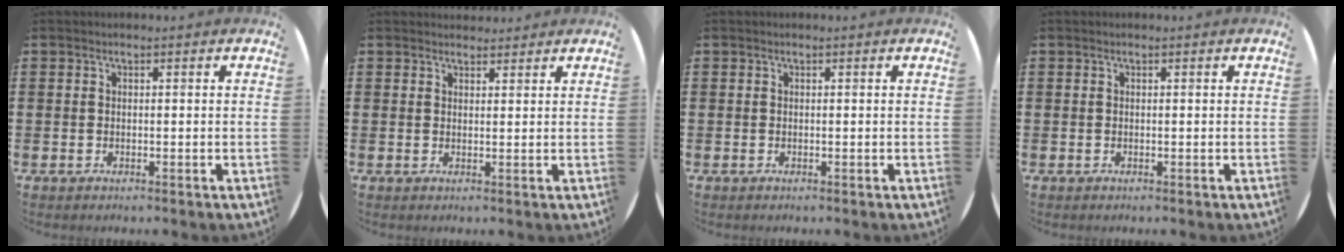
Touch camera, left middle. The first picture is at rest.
{"total": 1.5, "force": [1.5, 0.4, -0.2], "torque": [0.002, 0.003, 0.029]}
{"total": 0.0}
{"total": 0.0}